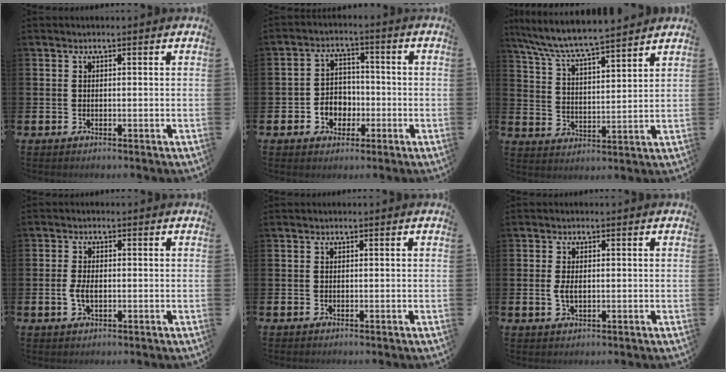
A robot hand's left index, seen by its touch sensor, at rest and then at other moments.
{"total": 3.9, "force": [-1.1, 3.6, 1.2], "torque": [-0.020, -0.001, -0.030]}
{"total": 6.9, "force": [6.6, 0.2, 2.1], "torque": [-0.069, -0.046, 0.113]}
{"total": 2.5, "force": [-0.3, 1.4, 2.1], "torque": [-0.042, 0.000, -0.010]}
{"total": 0.0}
{"total": 2.1, "force": [0.0, 1.2, 1.7], "torque": [-0.029, 0.004, -0.003]}